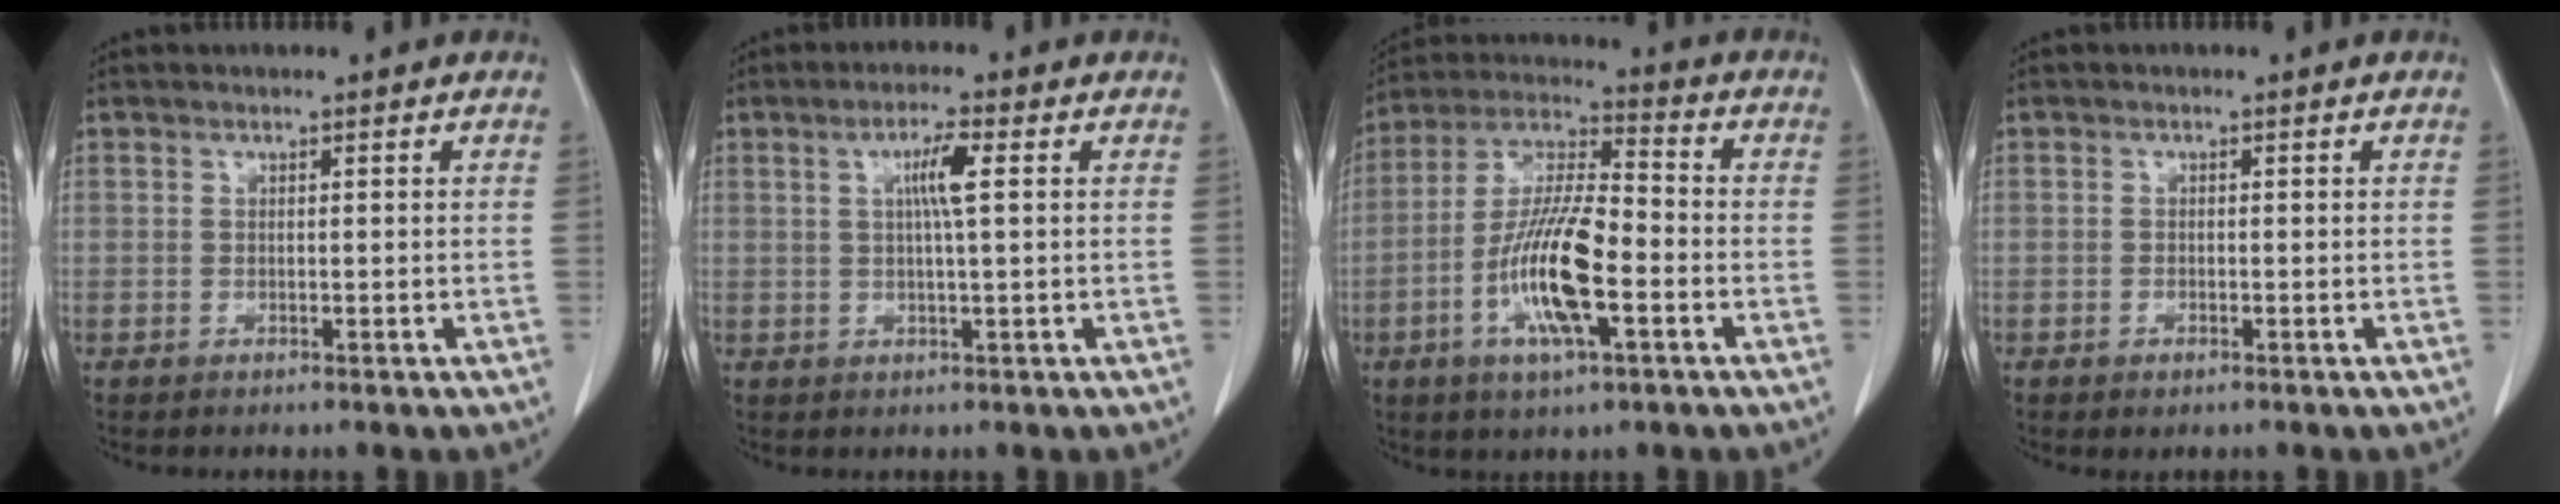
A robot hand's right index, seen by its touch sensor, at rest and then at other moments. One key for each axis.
{"total": 4.2, "fx": 1.0, "fy": -0.1, "fz": 4.1, "tx": -0.075, "ty": 0.002, "tz": 0.017}
{"total": 14.1, "fx": -4.2, "fy": 3.1, "fz": 13.1, "tx": -0.263, "ty": -0.003, "tz": -0.079}
{"total": 0.9, "fx": -0.5, "fy": 0.5, "fz": 0.6, "tx": -0.011, "ty": 0.000, "tz": -0.001}